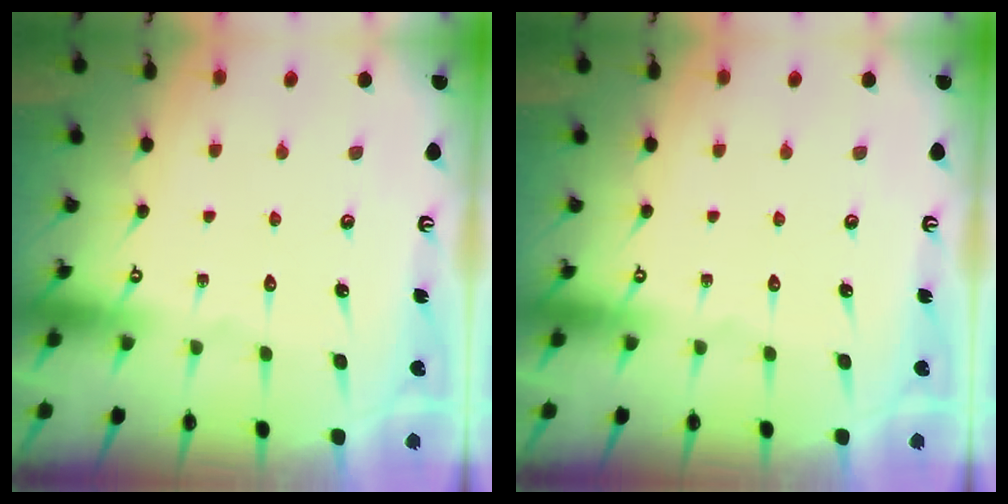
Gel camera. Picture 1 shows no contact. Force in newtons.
{"total": 0.0}